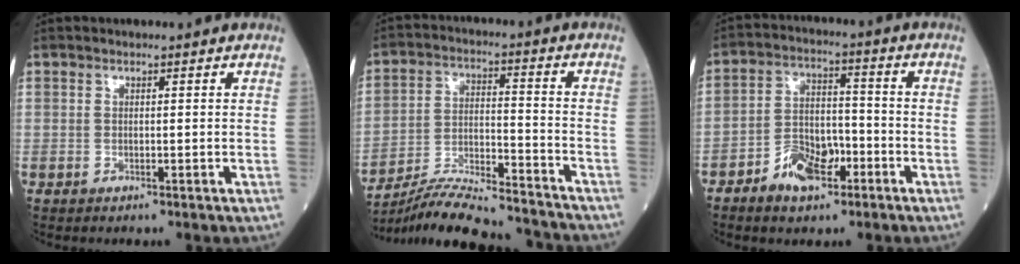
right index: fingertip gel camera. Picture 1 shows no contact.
{"total": 17.2, "force": [-16.2, 1.4, 5.7], "torque": [-0.121, 0.002, -0.260]}
{"total": 8.0, "force": [-4.4, 4.1, 5.3], "torque": [-0.103, 0.015, -0.076]}